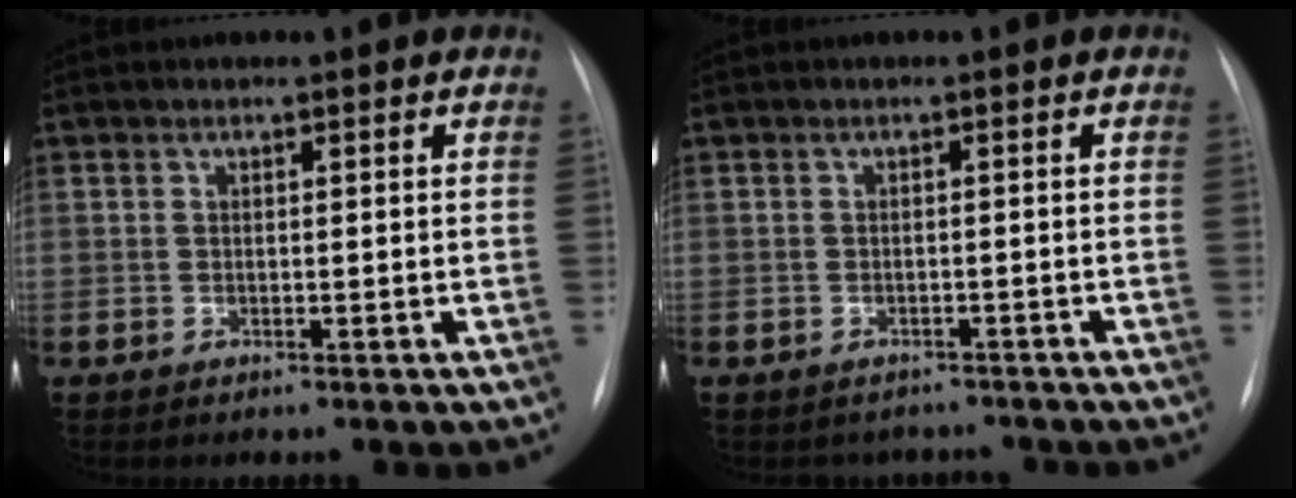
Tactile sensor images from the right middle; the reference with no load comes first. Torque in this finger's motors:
{"motor_torque": [0.03, -0.03, 0.00, 0.00]}